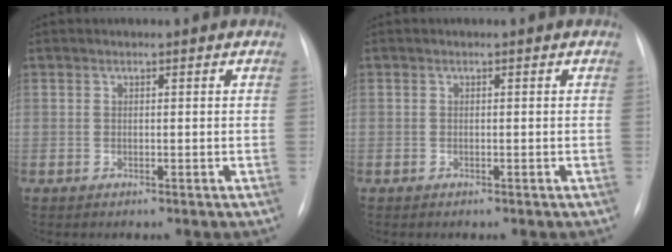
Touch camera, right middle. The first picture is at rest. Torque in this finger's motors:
{"motor_torque": [-0.18, -0.25, -0.12, -0.21]}